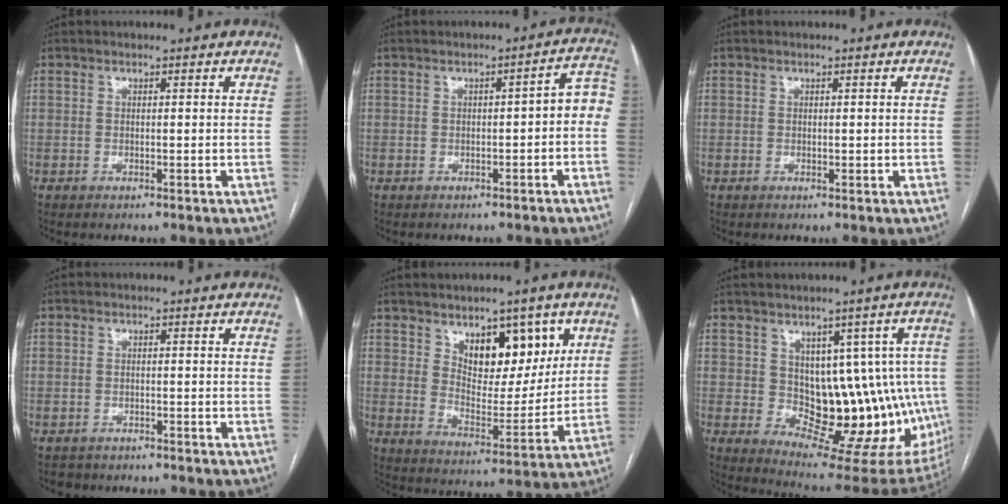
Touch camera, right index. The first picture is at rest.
{"total": 5.1, "force": [-1.2, 1.6, 4.6], "torque": [-0.047, 0.029, -0.016]}
{"total": 0.6, "force": [0.1, 0.5, 0.4], "torque": [-0.002, 0.000, 0.002]}
{"total": 2.2, "force": [-1.8, 1.1, -0.4], "torque": [0.001, 0.002, -0.031]}
{"total": 10.5, "force": [5.3, 5.1, 7.5], "torque": [-0.104, 0.000, 0.094]}
{"total": 14.7, "force": [0.6, 8.8, 11.9], "torque": [-0.119, 0.017, 0.030]}